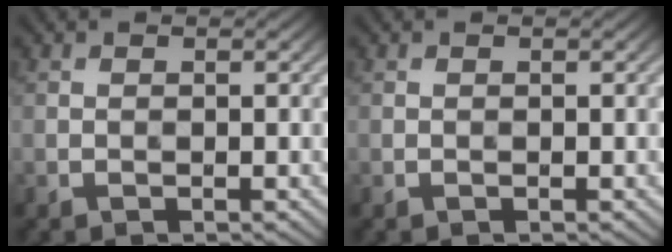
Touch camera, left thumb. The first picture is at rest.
{"total": 0.0}